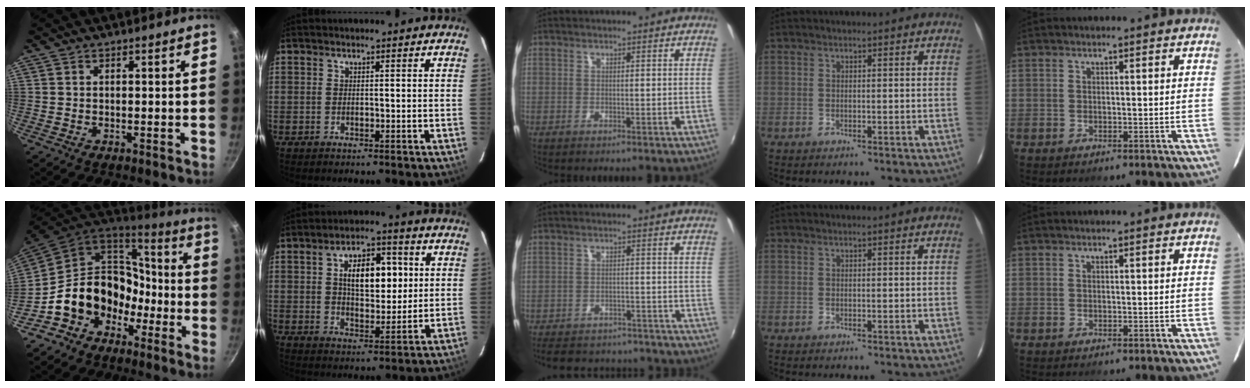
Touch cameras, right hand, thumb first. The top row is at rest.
{"thumb": {"total": 17.5, "force": [-6.2, 13.9, 8.7], "torque": [-0.109, 0.076, -0.100]}, "index": {"total": 11.6, "force": [2.5, 5.9, 9.7], "torque": [-0.154, 0.022, 0.045]}, "middle": {"total": 19.5, "force": [-17.0, 6.7, 6.9], "torque": [-0.148, 0.017, -0.211]}}